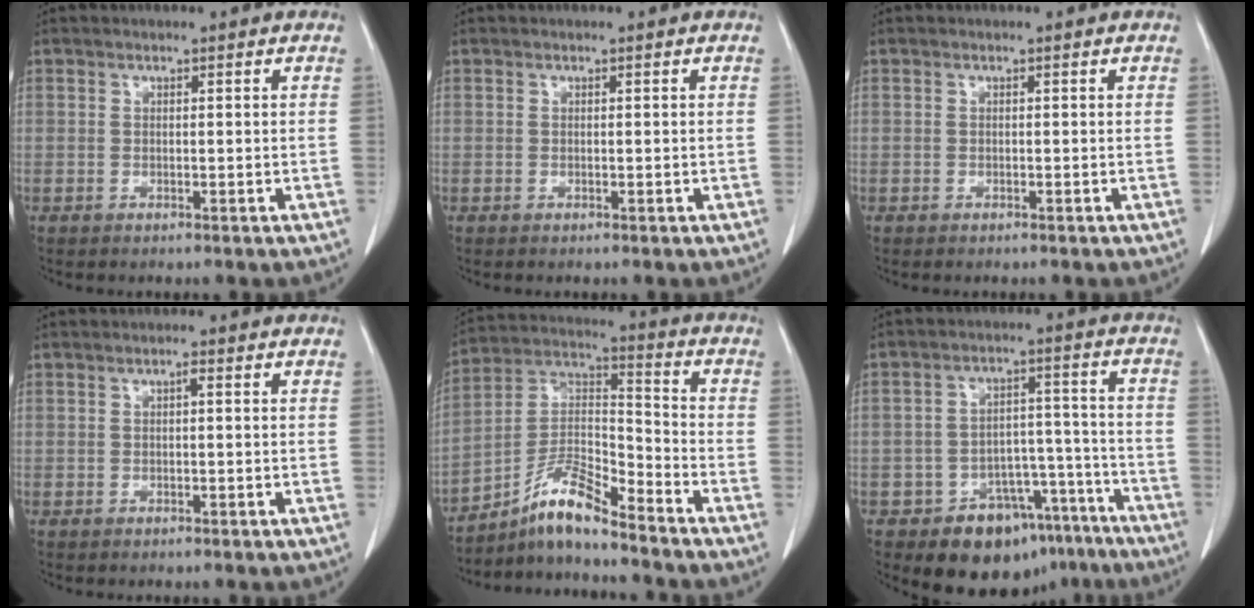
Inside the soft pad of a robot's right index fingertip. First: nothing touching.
{"total": 0.0}
{"total": 0.0}
{"total": 0.6, "force": [0.1, 0.1, 0.6], "torque": [-0.012, 0.002, 0.001]}
{"total": 10.2, "force": [-8.4, 0.7, 5.7], "torque": [-0.115, 0.015, -0.154]}
{"total": 12.7, "force": [-8.9, 7.8, 4.5], "torque": [-0.029, 0.068, -0.122]}